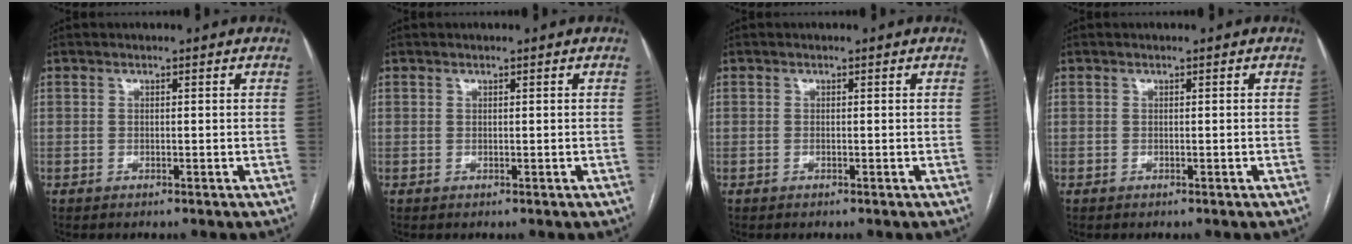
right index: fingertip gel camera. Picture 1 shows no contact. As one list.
[{"total": 0.0}, {"total": 0.0}, {"total": 0.0}]